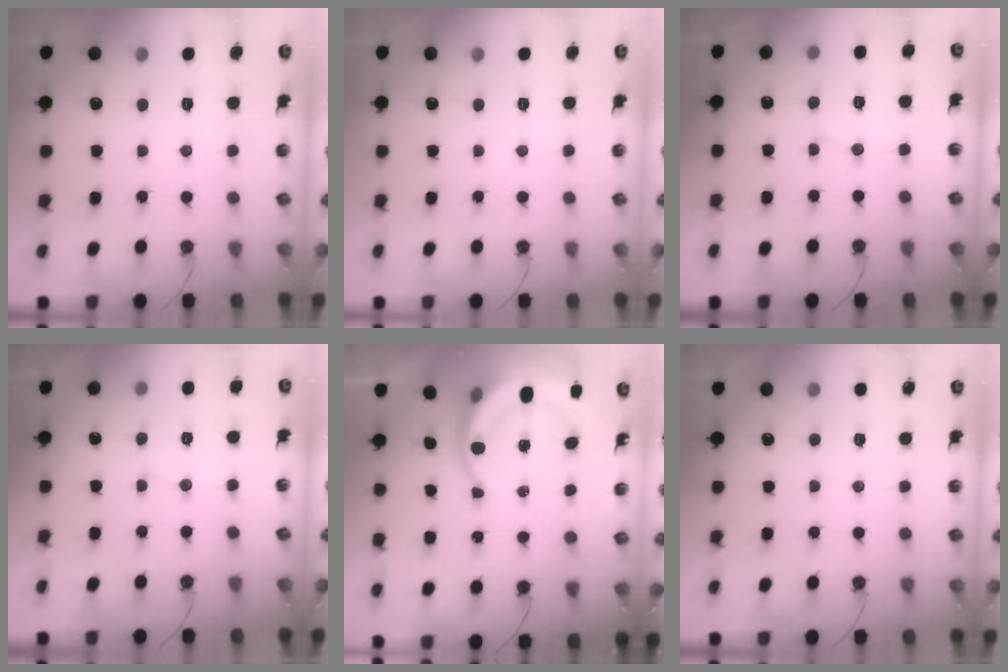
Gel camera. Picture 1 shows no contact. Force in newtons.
{"total": 0.0}
{"total": 4.7, "press": 4.6, "slide": 0.5}
{"total": 3.3, "press": 3.3, "slide": 0.4}
{"total": 7.5, "press": 7.4, "slide": 1.0}
{"total": 3.1, "press": 3.0, "slide": 0.3}